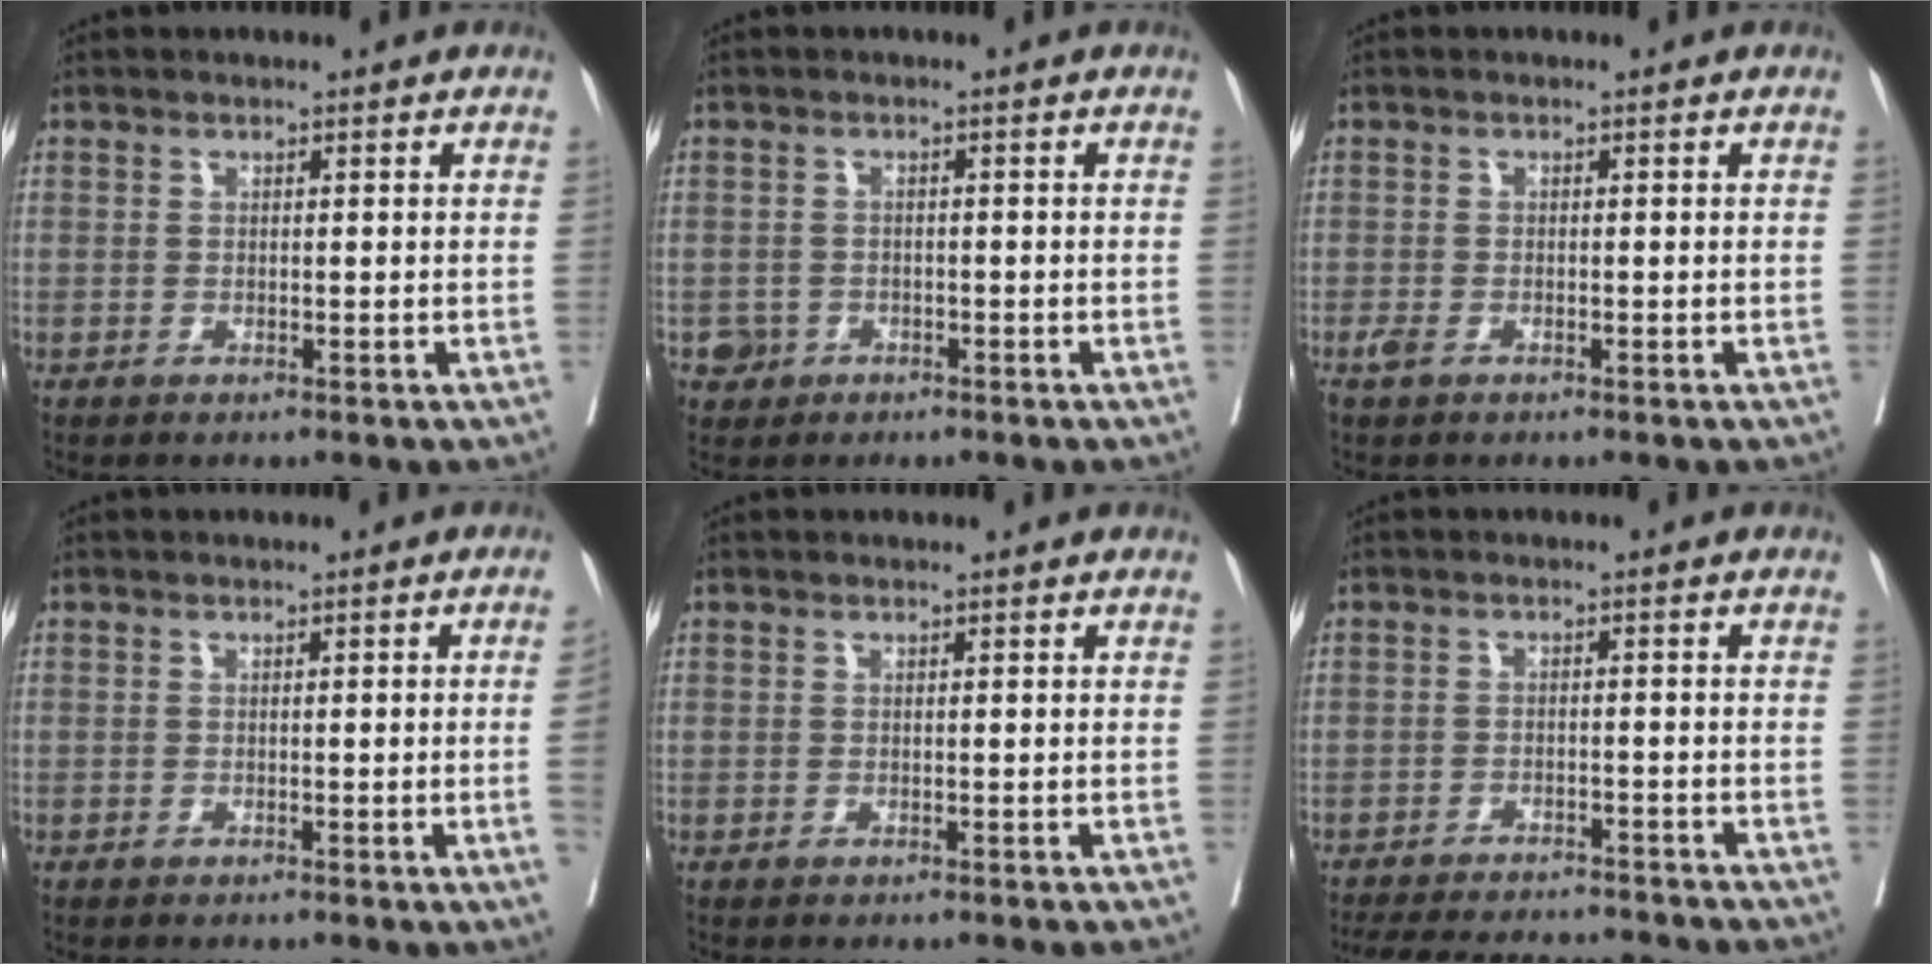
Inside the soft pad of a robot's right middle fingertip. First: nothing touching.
{"total": 2.5, "force": [-1.2, 2.2, 0.1], "torque": [0.001, 0.010, -0.018]}
{"total": 1.4, "force": [-0.8, 0.7, 0.9], "torque": [-0.022, -0.001, -0.013]}
{"total": 2.3, "force": [-0.3, -0.8, 2.1], "torque": [-0.025, -0.004, -0.001]}
{"total": 0.0}
{"total": 12.3, "force": [-11.5, 2.1, 3.8], "torque": [-0.068, -0.002, -0.158]}